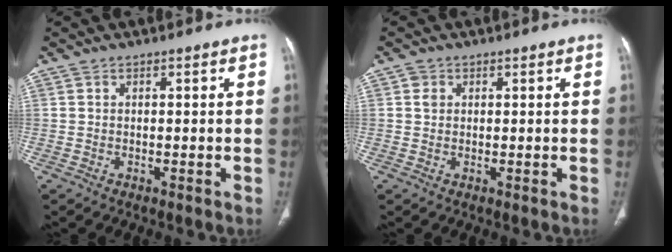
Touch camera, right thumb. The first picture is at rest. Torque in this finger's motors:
{"motor_torque": [-0.17, 0.33, -0.06, 0.91, -0.03]}